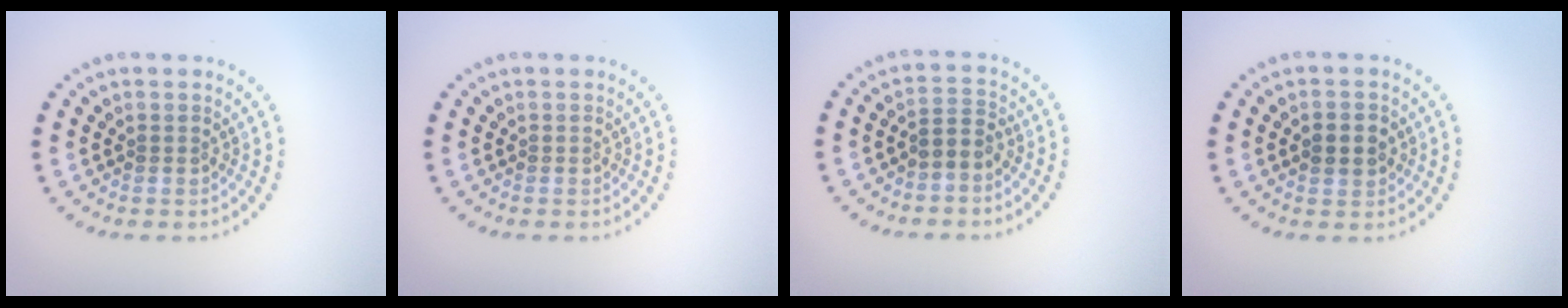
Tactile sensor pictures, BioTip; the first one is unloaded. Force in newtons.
{"total": 0.0}
{"total": 1.9, "press": 1.5, "slide": 1.2}
{"total": 2.4, "press": 2.4, "slide": 0.1}